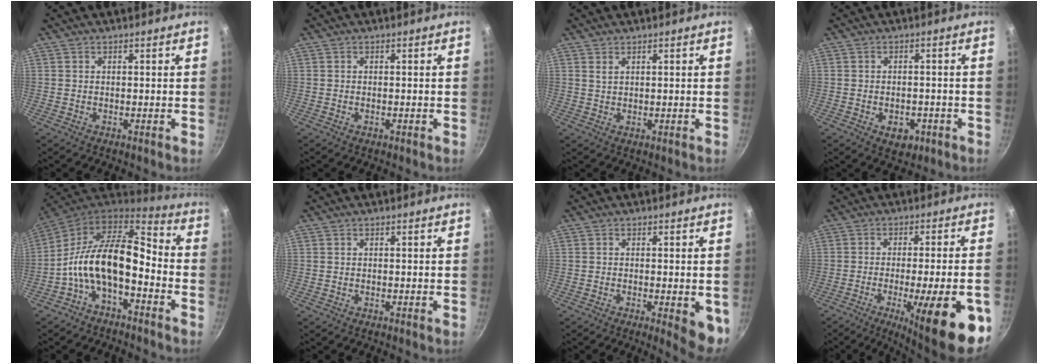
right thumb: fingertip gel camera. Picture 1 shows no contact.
{"total": 0.6, "force": [-0.3, 0.3, 0.4], "torque": [-0.006, 0.002, -0.005]}
{"total": 1.2, "force": [0.9, 0.5, 0.7], "torque": [-0.012, -0.006, 0.017]}
{"total": 5.0, "force": [-2.0, 3.3, 3.1], "torque": [-0.027, 0.010, -0.018]}
{"total": 15.8, "force": [-4.0, 8.4, 12.7], "torque": [-0.223, 0.064, -0.091]}
{"total": 0.0}
{"total": 6.3, "force": [-1.6, 1.8, 5.9], "torque": [-0.063, -0.003, -0.017]}
{"total": 19.6, "force": [-7.2, 4.5, 17.7], "torque": [-0.224, 0.014, -0.092]}